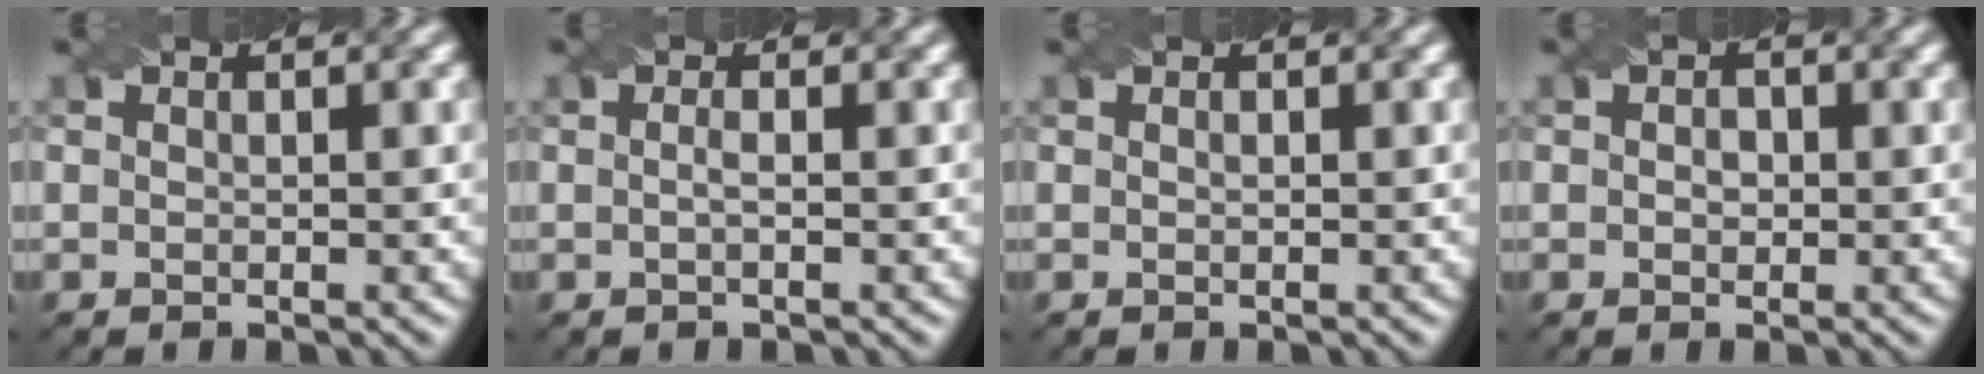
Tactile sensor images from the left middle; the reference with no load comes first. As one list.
[{"total": 0.9, "force": [-0.2, 0.2, 0.9], "torque": [-0.017, 0.001, -0.004]}, {"total": 0.0}, {"total": 1.1, "force": [0.0, 0.9, 0.6], "torque": [-0.010, 0.000, -0.002]}]